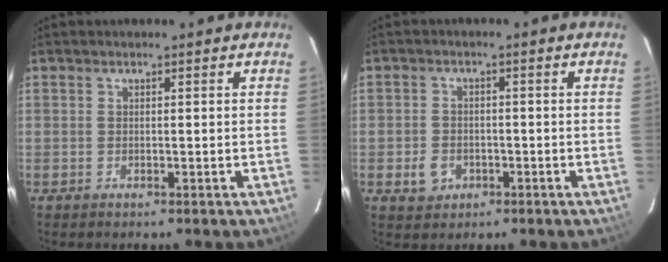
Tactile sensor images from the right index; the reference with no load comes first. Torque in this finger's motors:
{"motor_torque": [0.30, -0.24, 0.19, 0.02]}